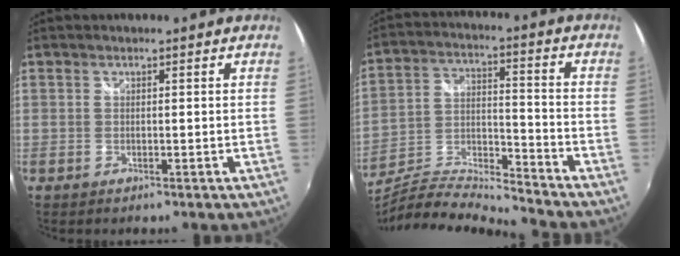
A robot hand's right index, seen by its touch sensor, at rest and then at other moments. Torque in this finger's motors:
{"motor_torque": [0.06, -0.12, -0.83, -0.12]}